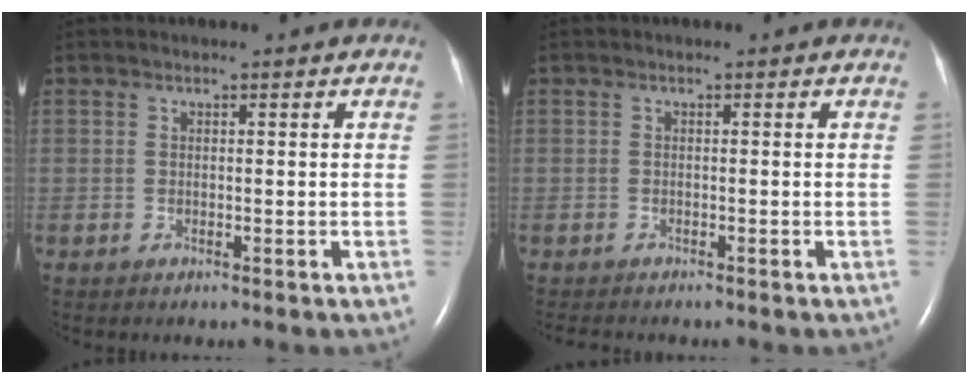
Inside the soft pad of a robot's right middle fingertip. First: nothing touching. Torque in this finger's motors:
{"motor_torque": [0.16, -0.16, -0.03, 0.00]}